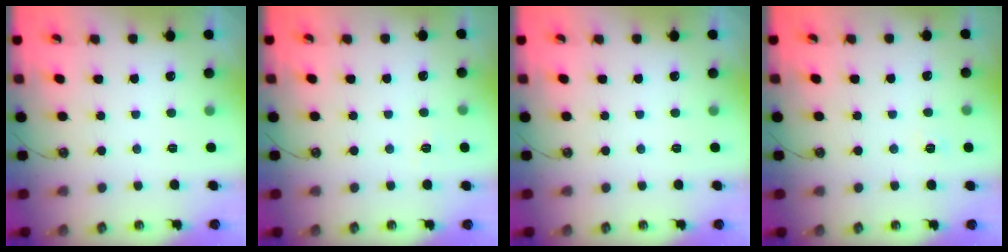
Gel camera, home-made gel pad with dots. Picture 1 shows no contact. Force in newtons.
{"total": 4.3, "press": 4.3, "slide": 0.5}
{"total": 0.0}
{"total": 2.6, "press": 2.6, "slide": 0.2}